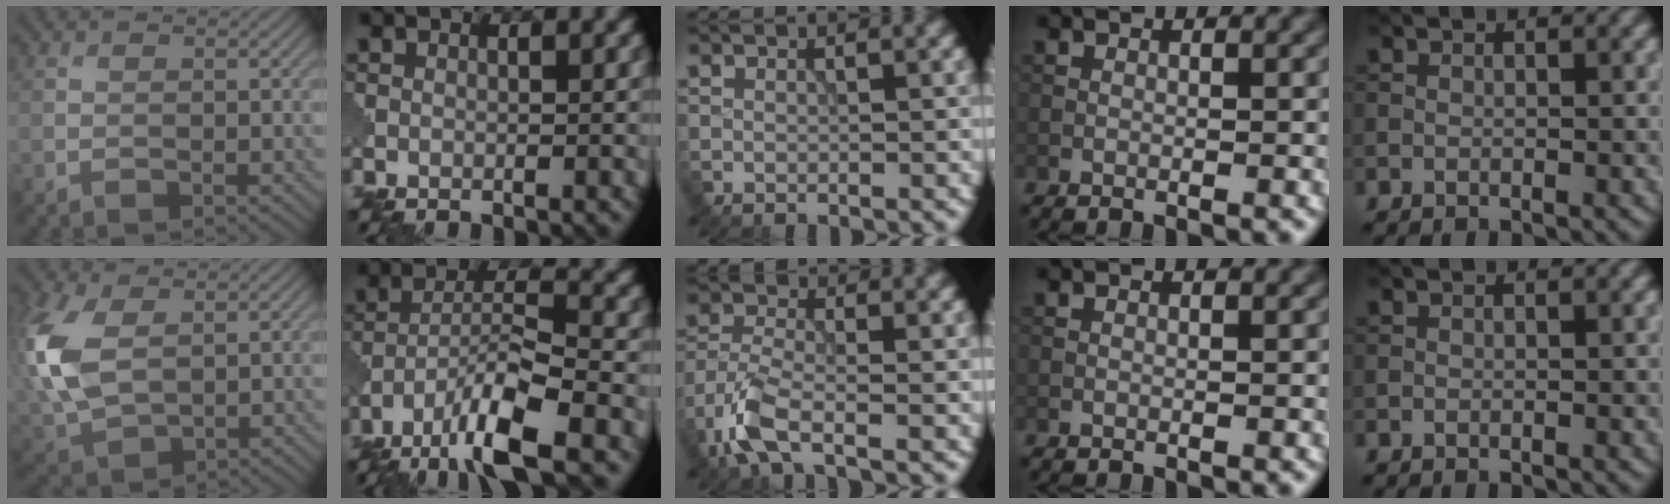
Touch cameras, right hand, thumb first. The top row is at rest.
{"thumb": {"total": 11.9, "force": [1.9, 7.6, 9.0], "torque": [-0.264, 0.003, 0.042]}, "index": {"total": 8.5, "force": [-5.5, 1.7, 6.2], "torque": [-0.110, 0.002, -0.106]}, "middle": {"total": 4.8, "force": [-2.9, 1.7, 3.4], "torque": [-0.085, -0.009, -0.073]}}